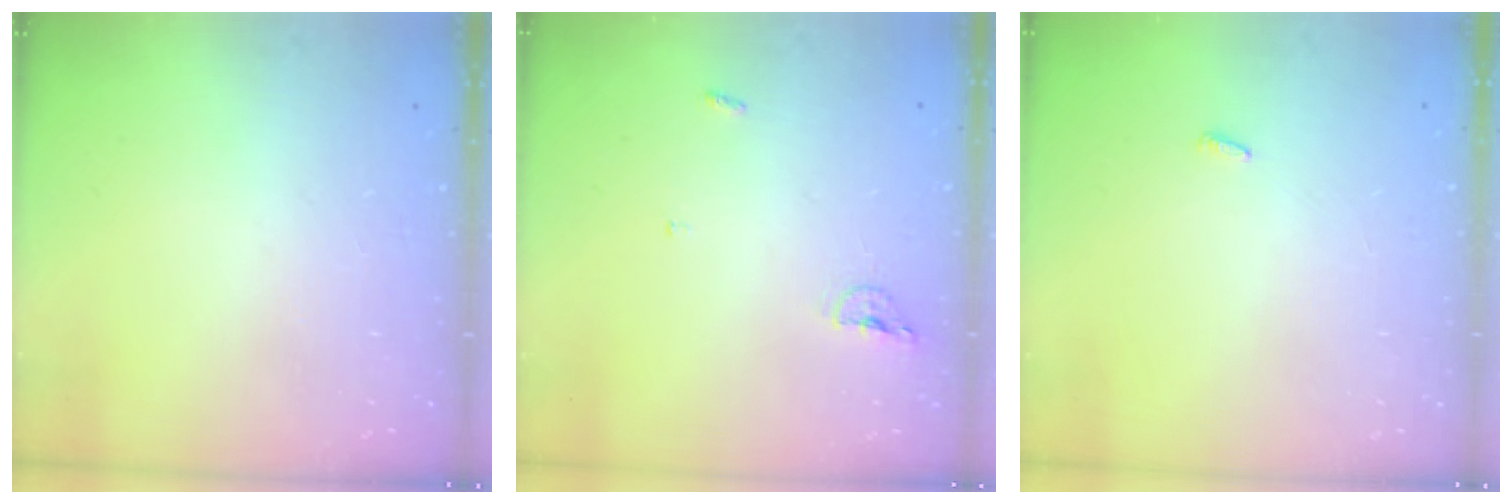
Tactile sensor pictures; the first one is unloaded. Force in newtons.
{"total": 3.9, "press": 3.8, "slide": 0.8}
{"total": 2.1, "press": 1.9, "slide": 0.7}